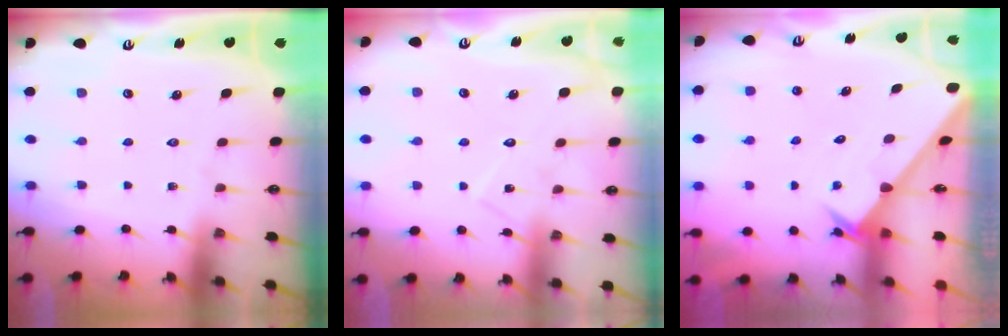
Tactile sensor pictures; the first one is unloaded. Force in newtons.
{"total": 8.9, "press": 8.9, "slide": 0.6}
{"total": 2.1, "press": 2.1, "slide": 0.1}